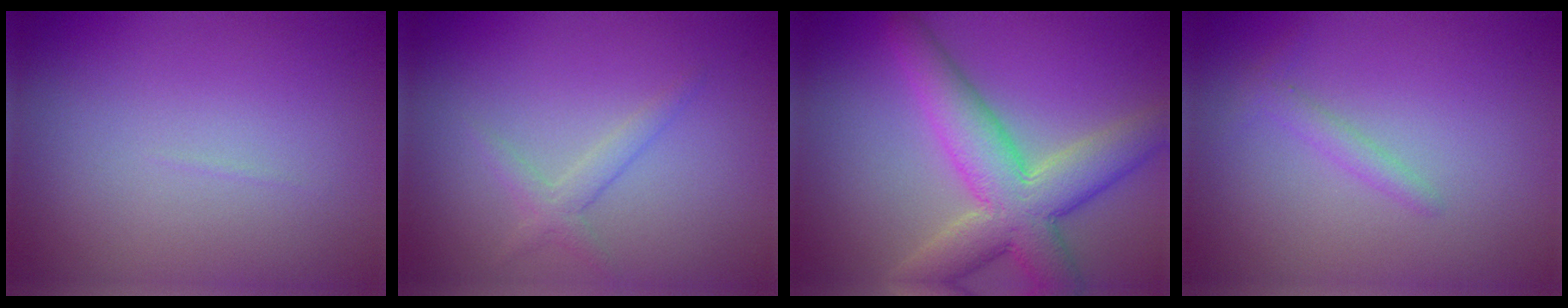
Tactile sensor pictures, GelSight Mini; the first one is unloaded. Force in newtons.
{"total": 1.6, "press": 1.6, "slide": 0.1}
{"total": 7.7, "press": 7.6, "slide": 0.6}
{"total": 1.2, "press": 1.2, "slide": 0.1}